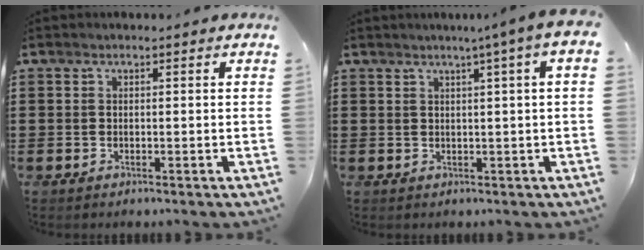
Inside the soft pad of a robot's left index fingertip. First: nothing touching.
{"total": 3.0, "force": [1.3, -0.5, 2.7], "torque": [-0.051, -0.005, 0.019]}